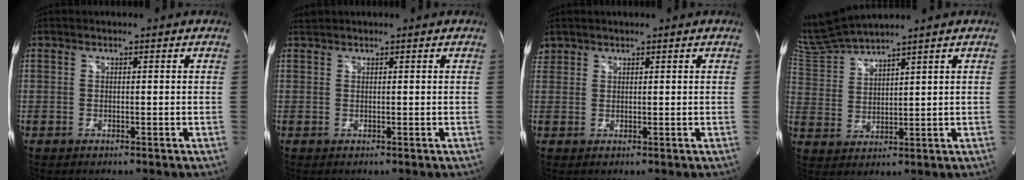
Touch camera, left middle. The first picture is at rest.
{"total": 0.7, "force": [0.7, -0.1, -0.1], "torque": [-0.010, 0.010, 0.020]}
{"total": 1.5, "force": [1.3, 0.8, -0.1], "torque": [0.000, 0.012, 0.025]}
{"total": 7.6, "force": [7.2, -1.6, 1.4], "torque": [-0.053, 0.004, 0.160]}